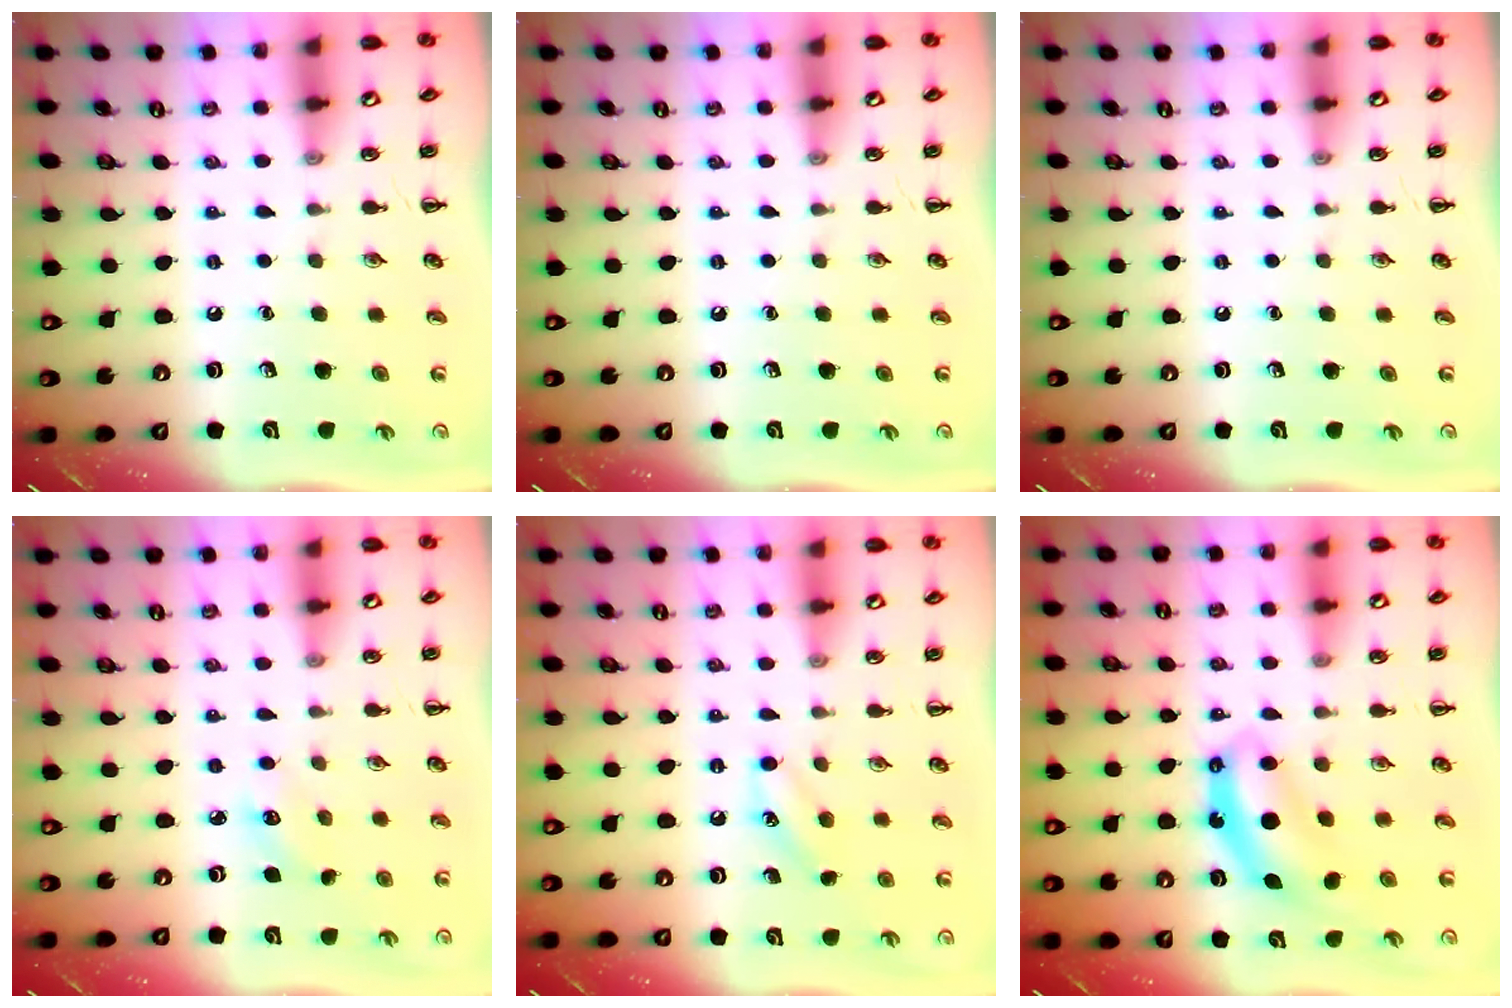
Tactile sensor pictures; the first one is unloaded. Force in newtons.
{"total": 0.0}
{"total": 0.0}
{"total": 3.4, "press": 3.3, "slide": 0.8}
{"total": 7.7, "press": 7.4, "slide": 1.9}
{"total": 7.1, "press": 7.1, "slide": 0.5}